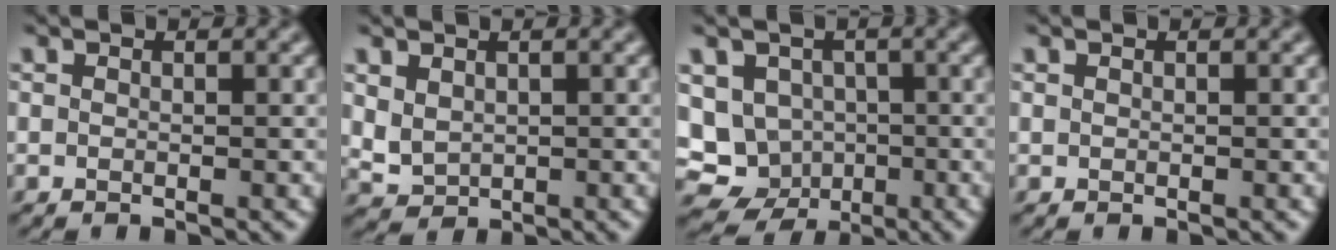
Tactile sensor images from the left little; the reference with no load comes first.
{"total": 1.9, "force": [0.8, 1.4, 0.9], "torque": [-0.026, -0.005, 0.023]}
{"total": 7.3, "force": [-1.4, 6.6, 2.8], "torque": [-0.029, 0.001, -0.040]}
{"total": 0.0}